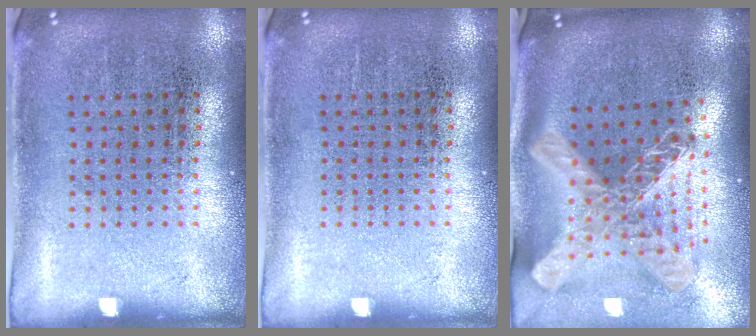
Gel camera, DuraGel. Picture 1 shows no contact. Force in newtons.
{"total": 0.0}
{"total": 3.0, "press": 2.1, "slide": 2.2}